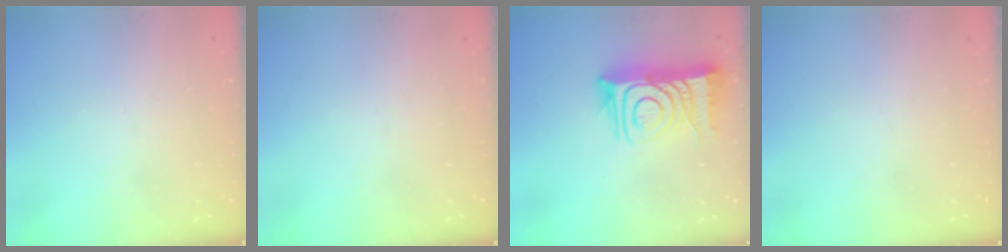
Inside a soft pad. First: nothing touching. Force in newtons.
{"total": 0.0}
{"total": 15.9, "press": 15.8, "slide": 1.6}
{"total": 1.5, "press": 1.5, "slide": 0.1}